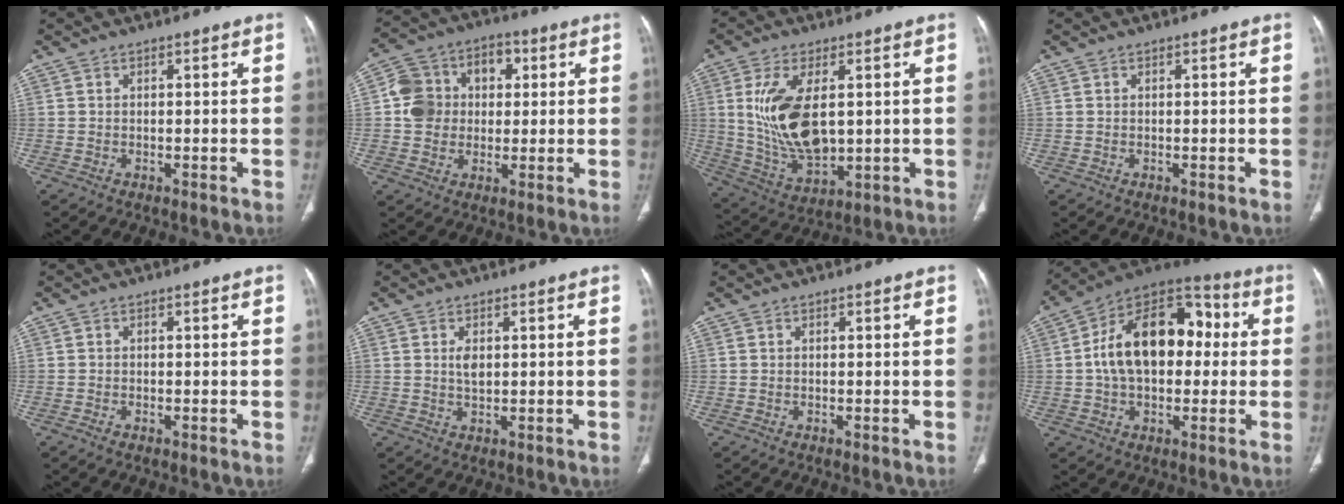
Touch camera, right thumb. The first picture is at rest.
{"total": 11.3, "force": [1.3, 9.8, 5.5], "torque": [-0.066, 0.022, 0.016]}
{"total": 15.0, "force": [2.3, 7.7, 12.7], "torque": [-0.243, -0.017, 0.060]}
{"total": 0.0}
{"total": 0.5, "force": [-0.4, 0.2, 0.3], "torque": [-0.011, -0.001, -0.008]}
{"total": 2.5, "force": [0.6, 1.4, 2.1], "torque": [-0.035, -0.005, 0.014]}
{"total": 0.0}
{"total": 20.0, "force": [1.6, 12.5, 15.5], "torque": [-0.228, 0.040, 0.019]}